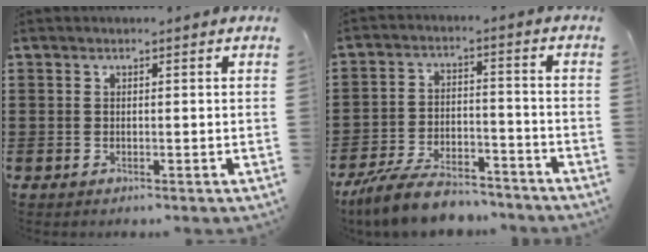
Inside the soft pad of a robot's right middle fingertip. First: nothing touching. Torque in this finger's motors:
{"motor_torque": [2.14, 0.00, 0.24, 0.14]}